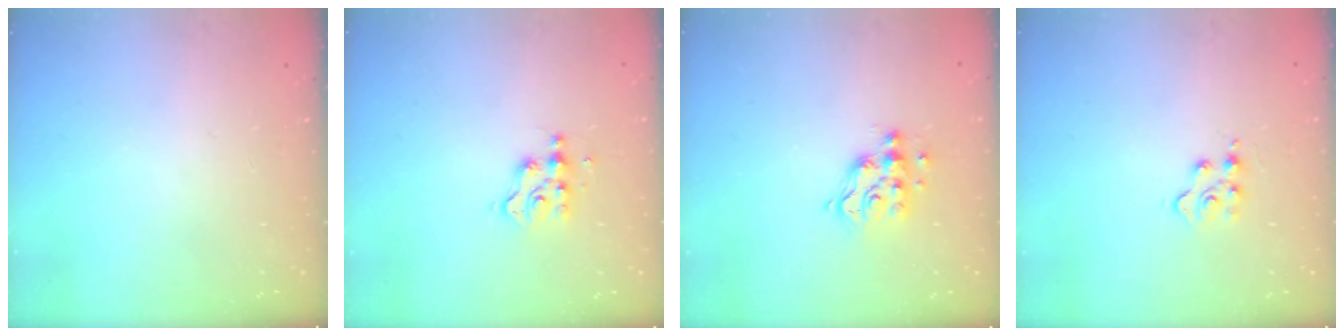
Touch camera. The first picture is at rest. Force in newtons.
{"total": 4.8, "press": 4.7, "slide": 0.4}
{"total": 9.2, "press": 9.2, "slide": 1.1}
{"total": 4.6, "press": 4.5, "slide": 0.6}